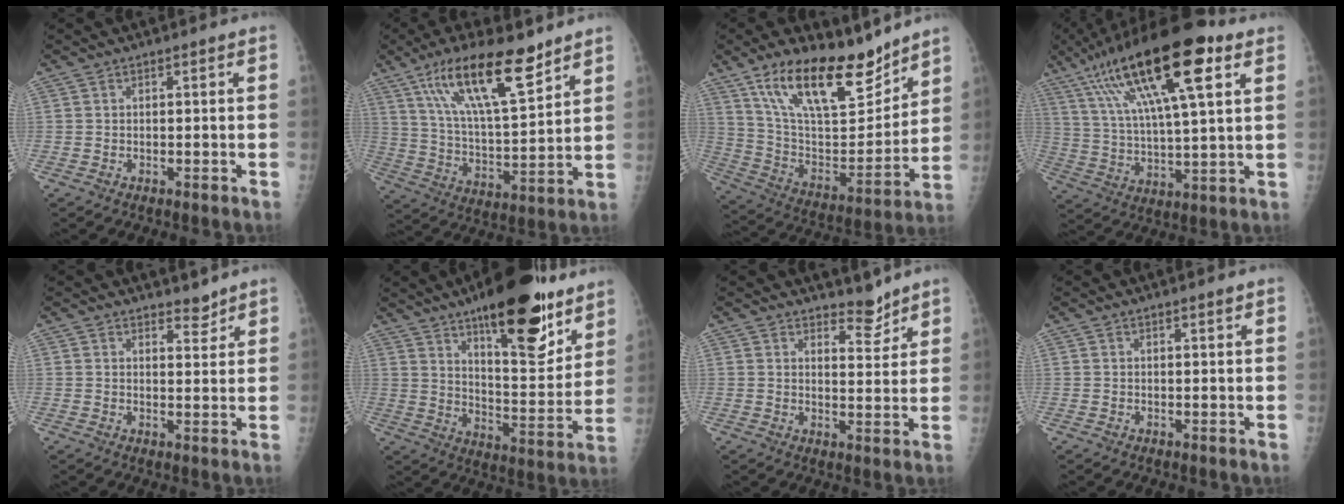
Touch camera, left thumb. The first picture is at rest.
{"total": 18.1, "force": [11.5, 5.1, 13.1], "torque": [-0.207, -0.052, 0.211]}
{"total": 22.4, "force": [15.5, 8.8, 13.6], "torque": [-0.194, -0.070, 0.276]}
{"total": 23.6, "force": [11.4, 6.5, 19.6], "torque": [-0.344, -0.008, 0.195]}
{"total": 3.1, "force": [2.7, 1.1, 0.8], "torque": [0.002, -0.023, 0.041]}
{"total": 22.9, "force": [14.6, 7.8, 15.9], "torque": [-0.187, -0.076, 0.222]}
{"total": 4.5, "force": [4.0, 1.6, 1.2], "torque": [0.002, -0.037, 0.064]}
{"total": 1.1, "force": [0.8, 0.1, 0.7], "torque": [-0.008, -0.005, 0.014]}